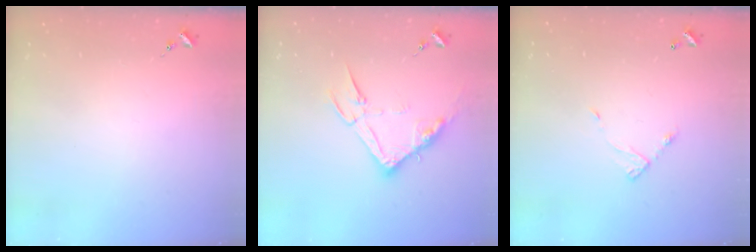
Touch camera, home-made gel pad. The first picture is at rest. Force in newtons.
{"total": 13.3, "press": 13.3, "slide": 1.0}
{"total": 5.8, "press": 5.8, "slide": 0.3}